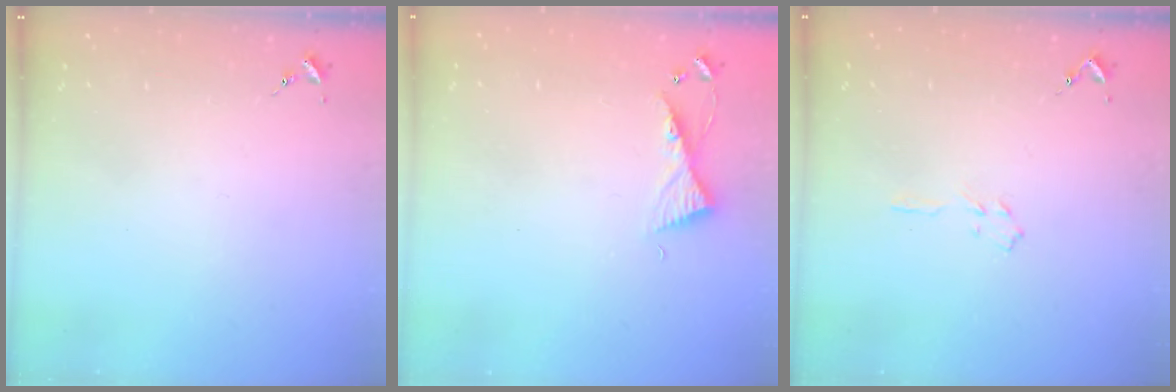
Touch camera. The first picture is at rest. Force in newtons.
{"total": 6.2, "press": 6.2, "slide": 0.6}
{"total": 3.2, "press": 3.1, "slide": 0.4}